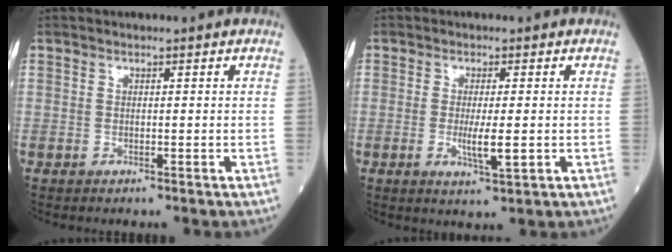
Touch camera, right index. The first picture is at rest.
{"total": 4.6, "force": [-0.7, 1.0, 4.4], "torque": [-0.087, -0.008, -0.009]}